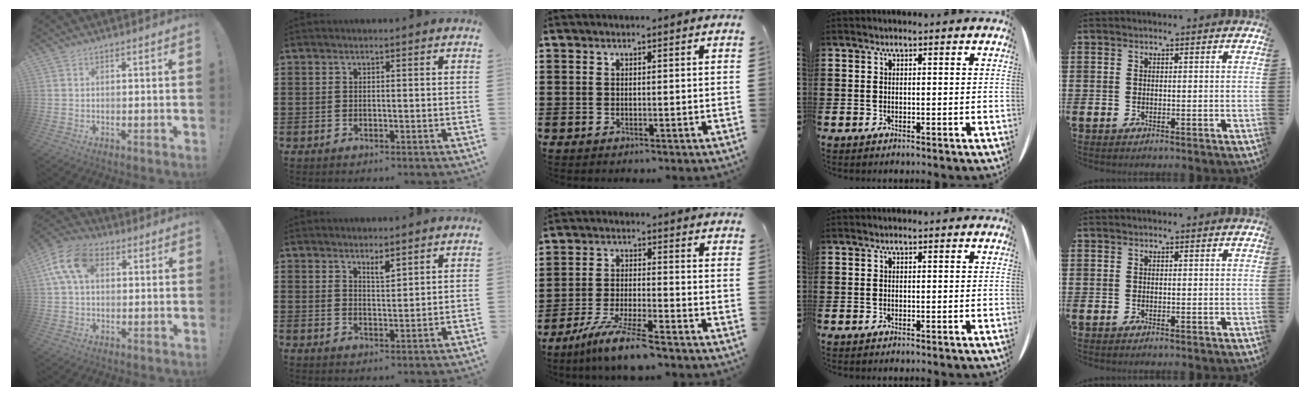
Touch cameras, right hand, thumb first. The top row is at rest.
{"thumb": {"total": 13.3, "force": [4.1, 8.5, 9.4], "torque": [-0.173, 0.004, 0.080]}, "index": {"total": 2.4, "force": [2.0, 0.5, 1.2], "torque": [-0.019, 0.000, 0.034]}, "middle": {"total": 7.2, "force": [-6.0, -0.2, 3.9], "torque": [-0.086, -0.016, -0.115]}}